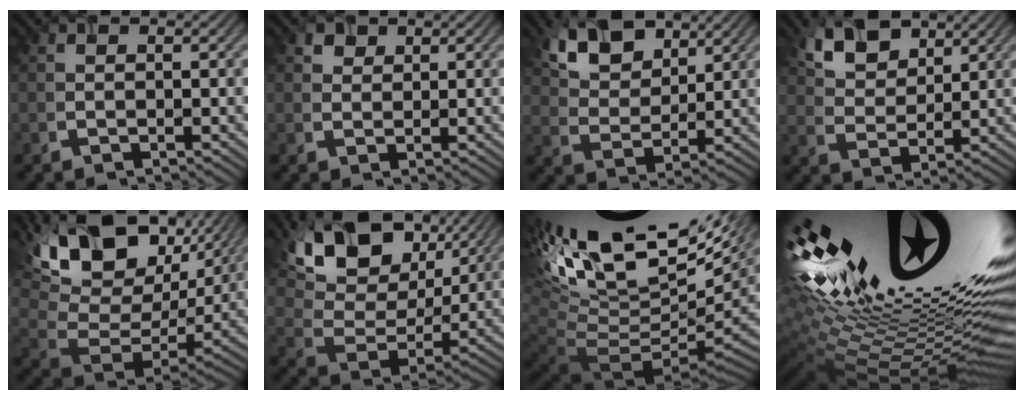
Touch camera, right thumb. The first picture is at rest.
{"total": 1.6, "force": [1.1, 1.2, 0.2], "torque": [-0.008, 0.001, 0.032]}
{"total": 8.3, "force": [5.1, 4.6, 4.7], "torque": [-0.116, 0.005, 0.100]}
{"total": 6.6, "force": [4.1, 3.7, 3.6], "torque": [-0.087, 0.003, 0.085]}
{"total": 16.2, "force": [7.6, 9.5, 10.7], "torque": [-0.238, 0.016, 0.150]}
{"total": 14.6, "force": [7.7, 8.8, 8.8], "torque": [-0.191, 0.007, 0.133]}
{"total": 15.7, "force": [5.9, 6.7, 12.9], "torque": [-0.224, 0.029, 0.146]}
{"total": 20.9, "force": [6.6, 6.4, 18.7], "torque": [-0.306, 0.003, 0.116]}